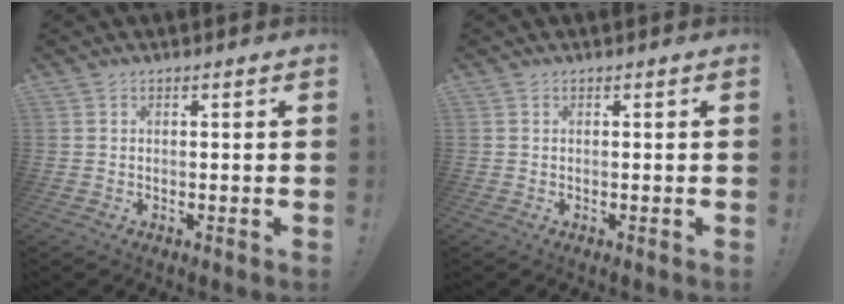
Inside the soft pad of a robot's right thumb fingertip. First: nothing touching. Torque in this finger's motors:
{"motor_torque": [-0.11, -0.02, 0.00, 0.00, 0.00]}